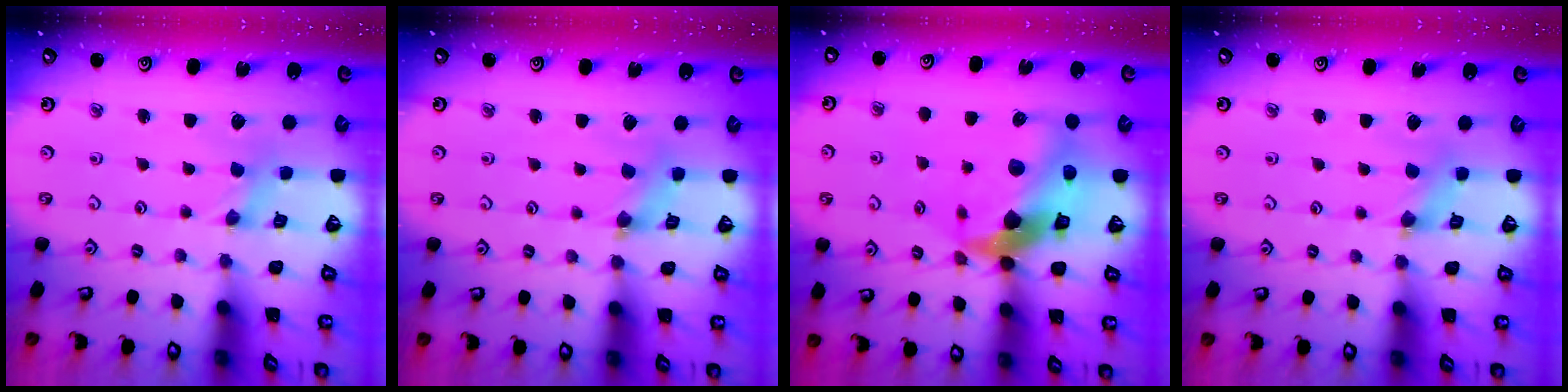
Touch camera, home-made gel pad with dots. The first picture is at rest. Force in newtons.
{"total": 2.7, "press": 2.7, "slide": 0.4}
{"total": 16.6, "press": 16.4, "slide": 2.5}
{"total": 1.6, "press": 1.6, "slide": 0.2}